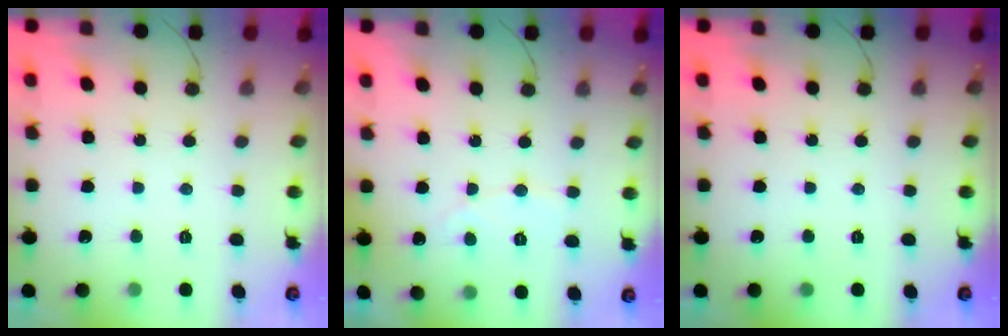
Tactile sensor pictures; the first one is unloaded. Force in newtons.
{"total": 3.8, "press": 3.8, "slide": 0.3}
{"total": 0.0}